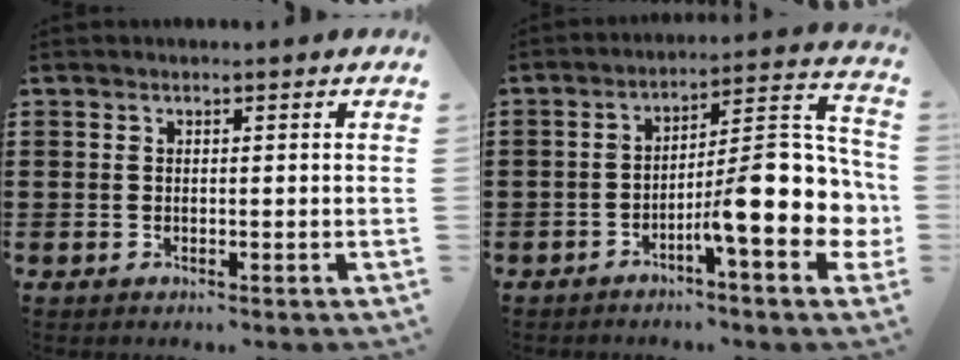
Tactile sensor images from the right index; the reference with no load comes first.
{"total": 12.9, "force": [-3.2, 3.0, 12.1], "torque": [-0.175, -0.032, -0.062]}